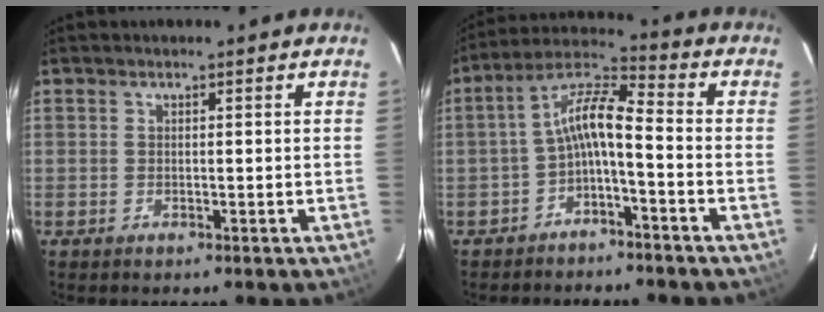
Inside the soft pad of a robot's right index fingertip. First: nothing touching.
{"total": 7.4, "force": [-2.9, 1.7, 6.6], "torque": [-0.154, 0.022, -0.056]}